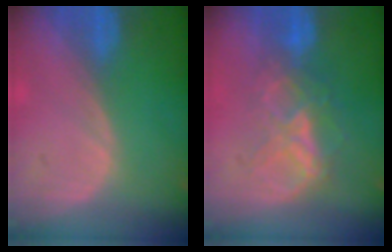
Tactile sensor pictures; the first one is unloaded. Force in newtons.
{"total": 6.6, "press": 6.4, "slide": 1.5}